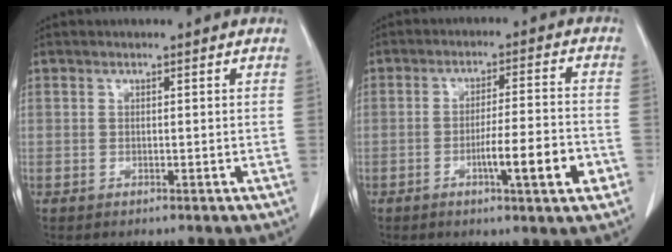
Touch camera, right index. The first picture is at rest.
{"total": 8.8, "force": [-3.3, 0.6, 8.1], "torque": [-0.123, -0.002, -0.050]}